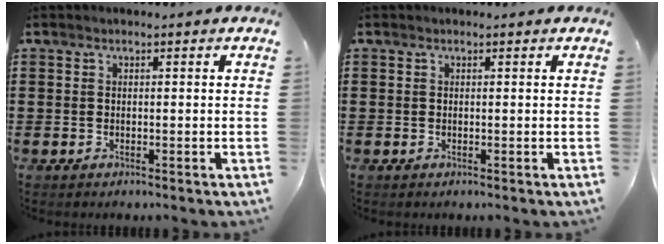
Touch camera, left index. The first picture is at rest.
{"total": 0.0}